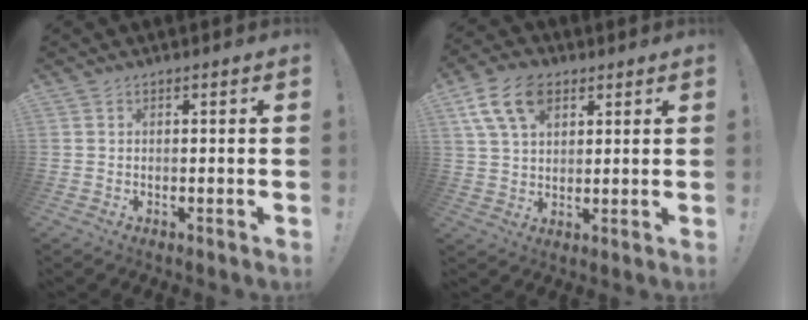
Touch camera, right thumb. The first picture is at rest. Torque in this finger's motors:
{"motor_torque": [-0.65, 1.00, 0.14, 0.22, 0.38]}